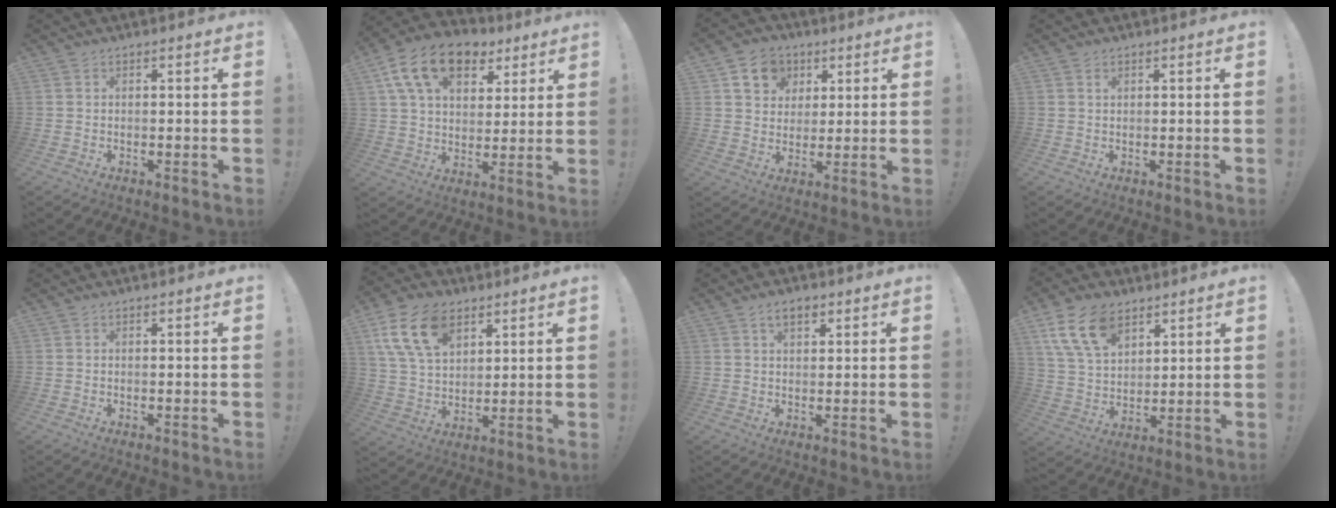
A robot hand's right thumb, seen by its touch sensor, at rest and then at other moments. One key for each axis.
{"total": 17.3, "fx": 8.8, "fy": 10.7, "fz": 10.3, "tx": -0.169, "ty": -0.037, "tz": 0.160}
{"total": 10.4, "fx": 4.7, "fy": 8.6, "fz": 3.6, "tx": -0.044, "ty": -0.023, "tz": 0.091}
{"total": 0.7, "fx": 0.5, "fy": 0.4, "fz": 0.3, "tx": -0.006, "ty": 0.000, "tz": 0.009}
{"total": 0.0}
{"total": 15.8, "fx": 8.0, "fy": 9.7, "fz": 9.5, "tx": -0.174, "ty": -0.024, "tz": 0.150}
{"total": 4.2, "fx": 2.3, "fy": 2.3, "fz": 2.7, "tx": -0.035, "ty": -0.005, "tz": 0.039}
{"total": 14.6, "fx": 8.3, "fy": 8.6, "fz": 8.4, "tx": -0.157, "ty": -0.030, "tz": 0.157}